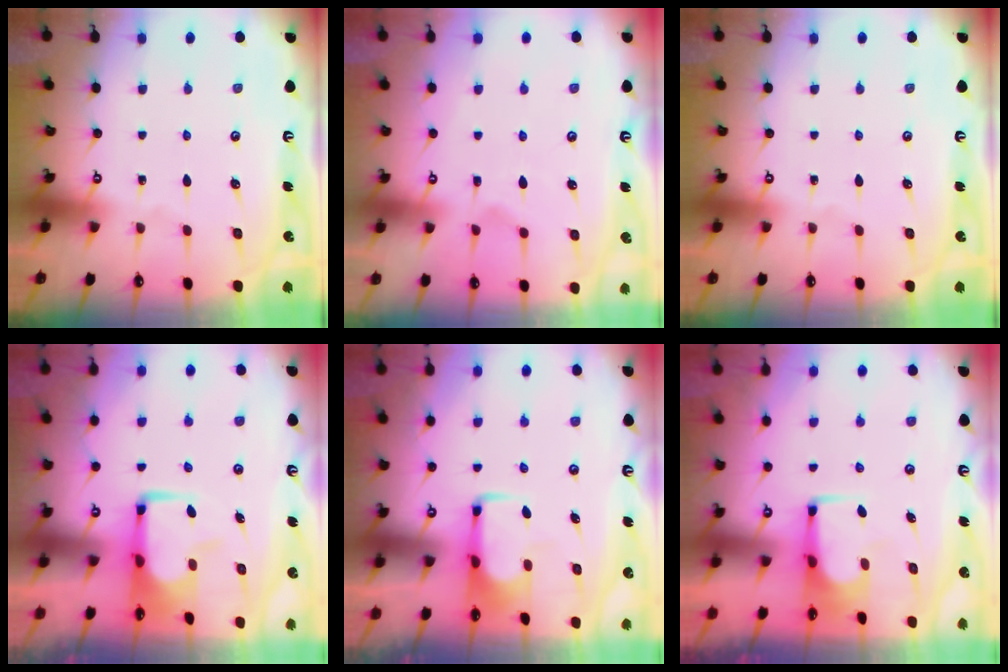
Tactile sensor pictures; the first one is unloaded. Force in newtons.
{"total": 3.8, "press": 3.7, "slide": 1.0}
{"total": 0.0}
{"total": 0.6, "press": 0.3, "slide": 0.5}
{"total": 1.7, "press": 1.7, "slide": 0.5}
{"total": 1.5, "press": 1.5, "slide": 0.2}